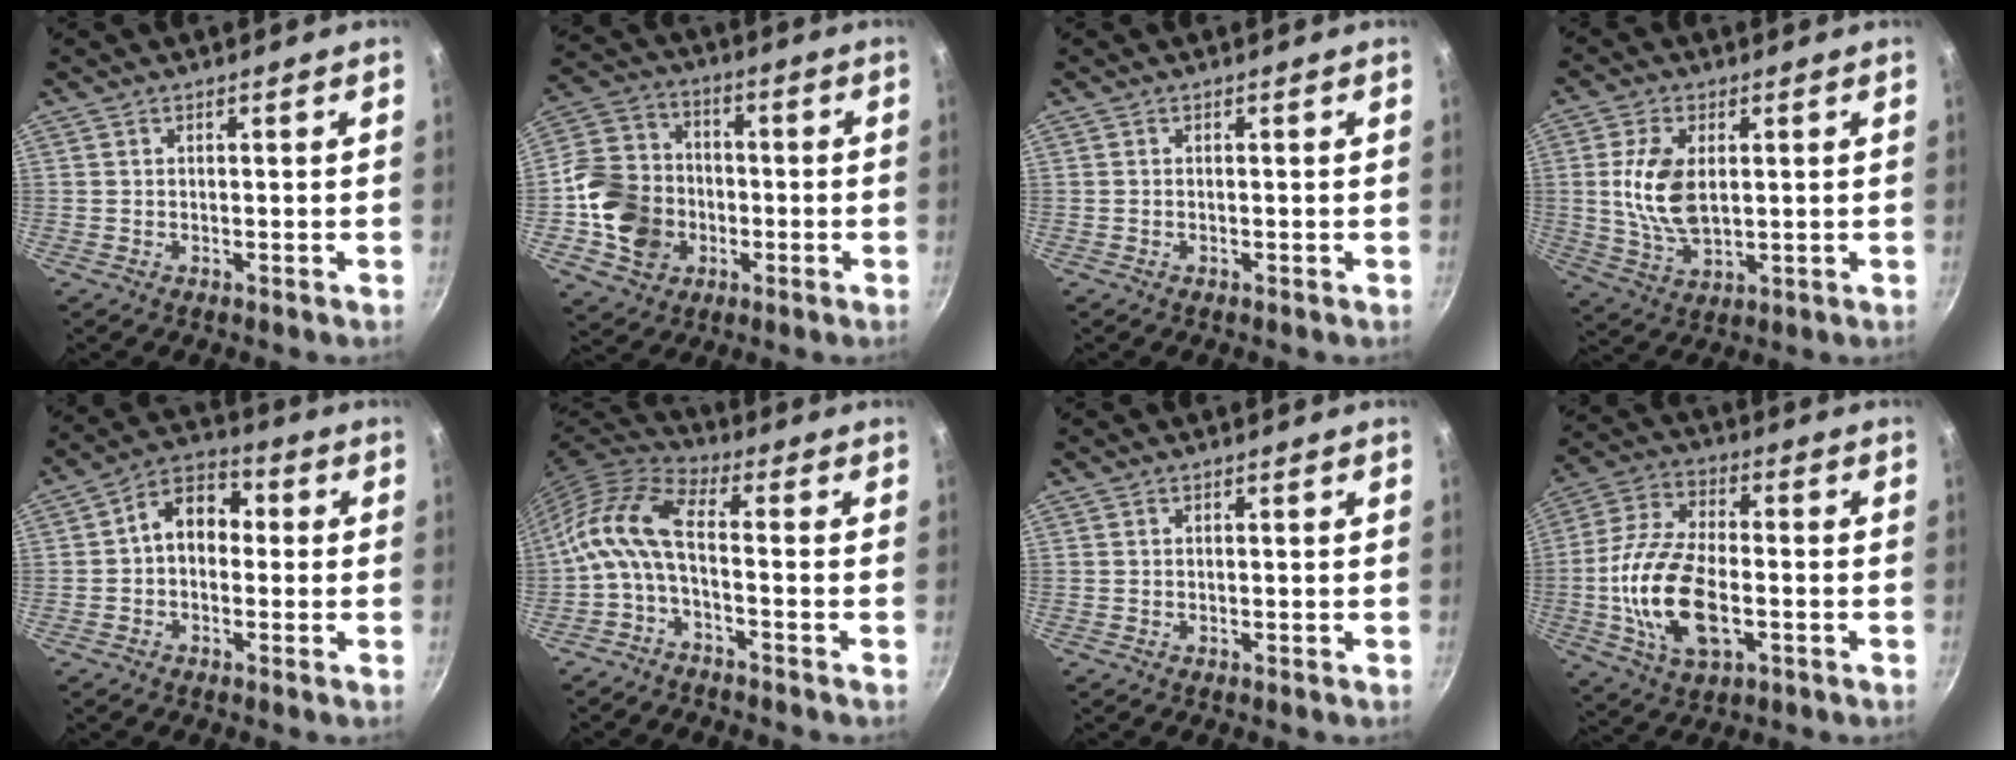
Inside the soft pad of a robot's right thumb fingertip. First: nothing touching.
{"total": 14.9, "force": [-3.3, 12.4, 7.6], "torque": [-0.122, 0.023, -0.063]}
{"total": 0.0}
{"total": 10.4, "force": [1.3, 5.8, 8.5], "torque": [-0.169, -0.011, 0.032]}
{"total": 8.6, "force": [0.1, 6.1, 6.1], "torque": [-0.072, 0.031, -0.013]}
{"total": 9.8, "force": [-2.5, 3.2, 8.9], "torque": [-0.194, 0.056, -0.063]}
{"total": 0.0}
{"total": 17.2, "force": [-3.4, 8.9, 14.3], "torque": [-0.284, 0.016, -0.060]}